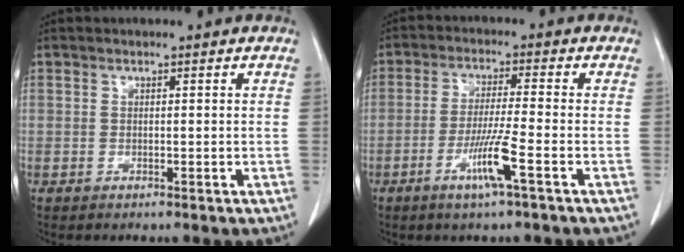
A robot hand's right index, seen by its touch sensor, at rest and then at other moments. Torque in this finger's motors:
{"motor_torque": [0.79, -0.29, 0.20, 0.07]}